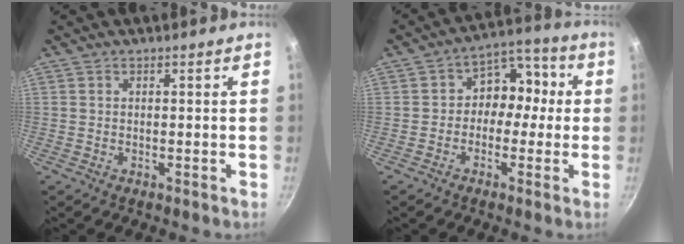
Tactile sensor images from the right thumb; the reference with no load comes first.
{"total": 9.1, "force": [-0.5, 7.3, 5.4], "torque": [-0.019, 0.038, -0.030]}